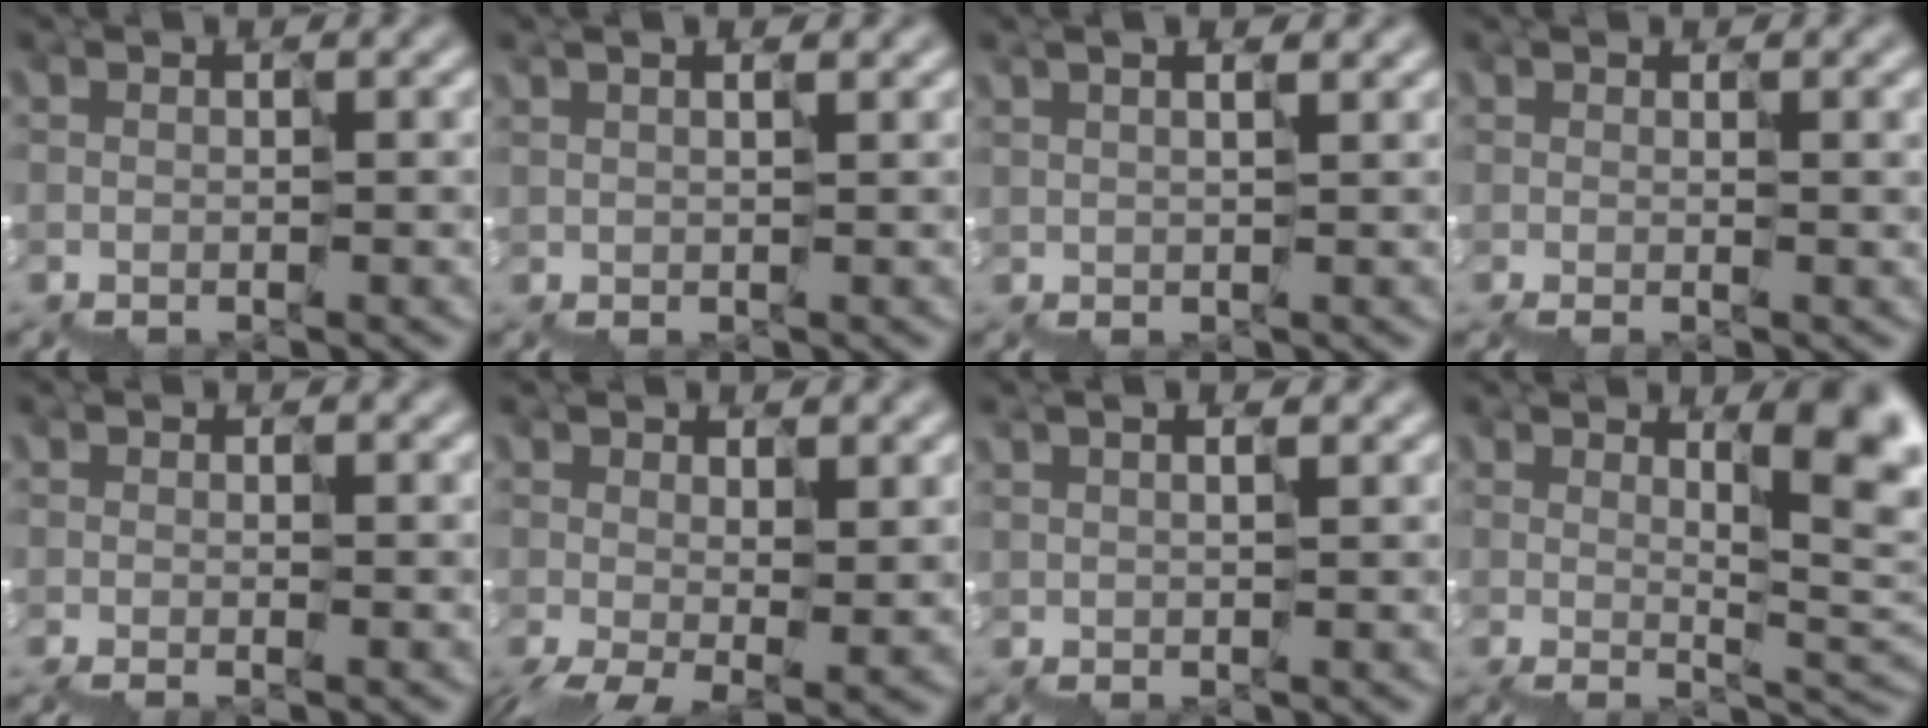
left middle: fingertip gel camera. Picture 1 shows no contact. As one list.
[{"total": 2.0, "force": [1.2, 1.1, 1.2], "torque": [-0.021, 0.016, 0.025]}, {"total": 2.7, "force": [1.6, 1.4, 1.8], "torque": [-0.034, 0.021, 0.034]}, {"total": 0.8, "force": [0.5, 0.3, 0.6], "torque": [0.001, 0.005, 0.009]}, {"total": 0.0}, {"total": 6.1, "force": [-0.3, 3.2, 5.2], "torque": [-0.100, -0.019, 0.022]}, {"total": 2.4, "force": [1.5, 1.2, 1.5], "torque": [-0.026, 0.020, 0.031]}, {"total": 8.8, "force": [2.7, 3.2, 7.7], "torque": [-0.087, 0.013, 0.043]}]